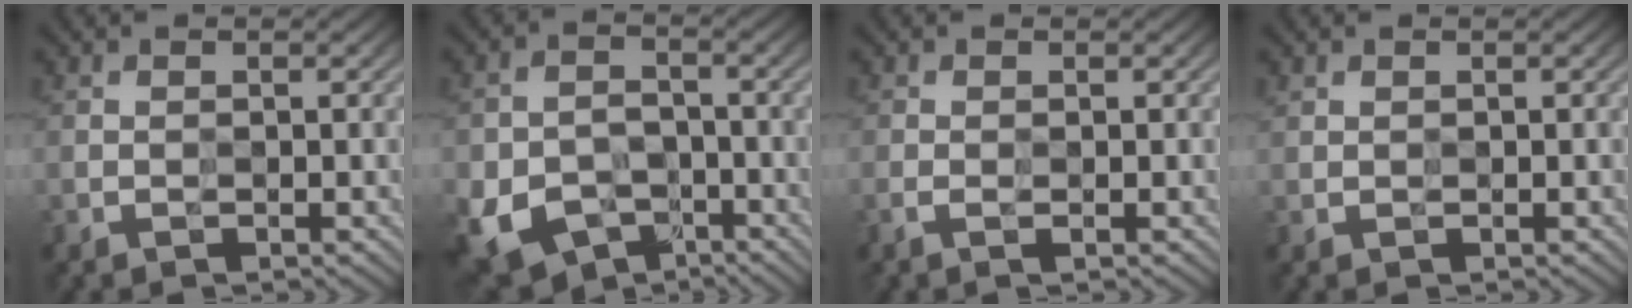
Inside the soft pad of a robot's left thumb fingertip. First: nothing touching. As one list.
[{"total": 10.5, "force": [-5.7, 7.2, 5.1], "torque": [-0.111, -0.031, -0.102]}, {"total": 1.0, "force": [-0.4, 0.2, 0.9], "torque": [-0.023, -0.003, -0.010]}, {"total": 0.7, "force": [0.5, 0.4, 0.2], "torque": [-0.004, -0.001, 0.015]}]